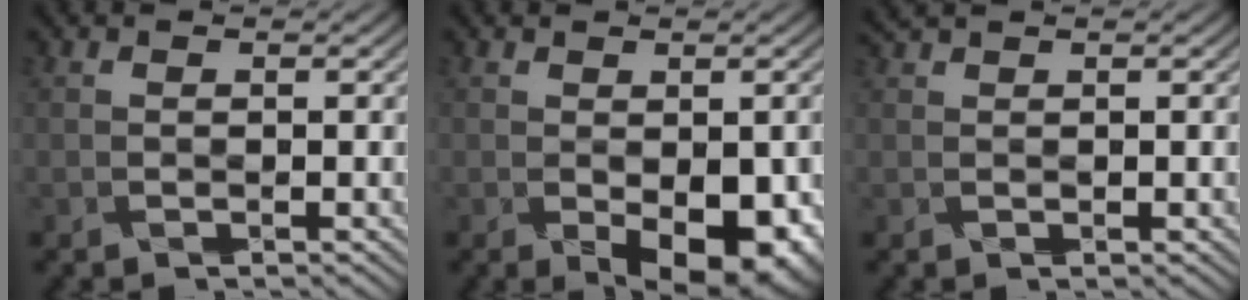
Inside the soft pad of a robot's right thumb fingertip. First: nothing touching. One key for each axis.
{"total": 9.7, "fx": -3.2, "fy": 5.0, "fz": 7.7, "tx": -0.097, "ty": -0.025, "tz": -0.015}
{"total": 1.6, "fx": 1.3, "fy": 0.2, "fz": 0.9, "tx": -0.023, "ty": 0.005, "tz": 0.029}